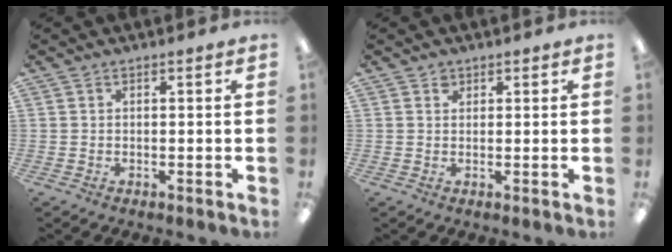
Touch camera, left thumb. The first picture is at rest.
{"total": 1.7, "force": [1.0, 1.3, 0.3], "torque": [0.000, -0.001, 0.016]}